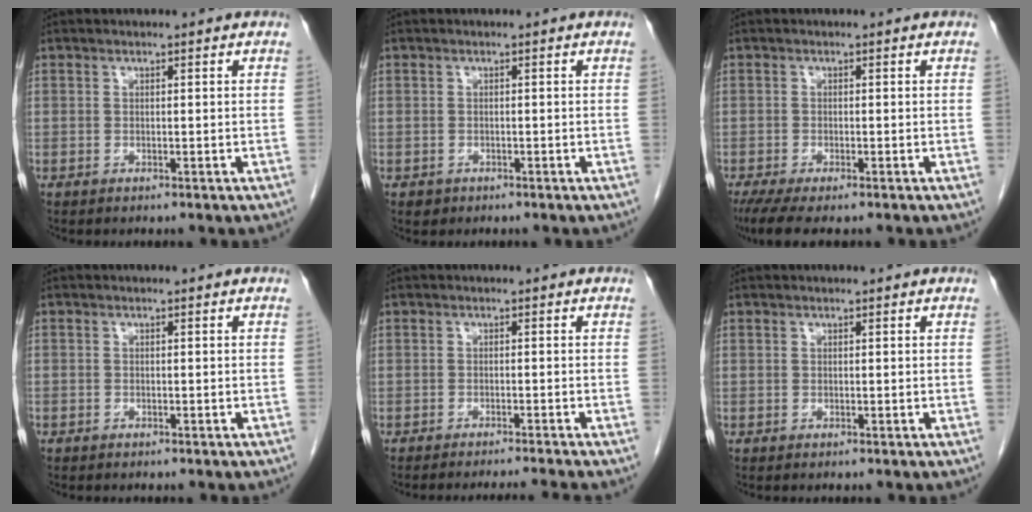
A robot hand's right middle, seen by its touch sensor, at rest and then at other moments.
{"total": 1.0, "force": [-0.5, 0.8, 0.1], "torque": [-0.005, 0.003, -0.004]}
{"total": 5.6, "force": [-4.3, 1.0, 3.5], "torque": [-0.058, -0.015, -0.071]}
{"total": 0.5, "force": [-0.4, 0.3, 0.1], "torque": [-0.007, 0.002, -0.008]}
{"total": 6.3, "force": [-5.8, -1.6, 1.8], "torque": [-0.010, -0.009, -0.080]}
{"total": 0.0}